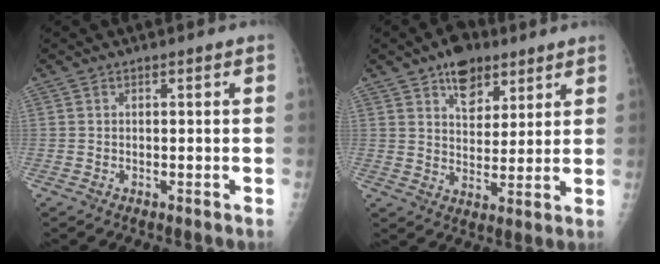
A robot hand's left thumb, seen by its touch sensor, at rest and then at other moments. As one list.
[{"total": 9.4, "force": [5.8, 5.5, 4.8], "torque": [-0.043, -0.029, 0.093]}]